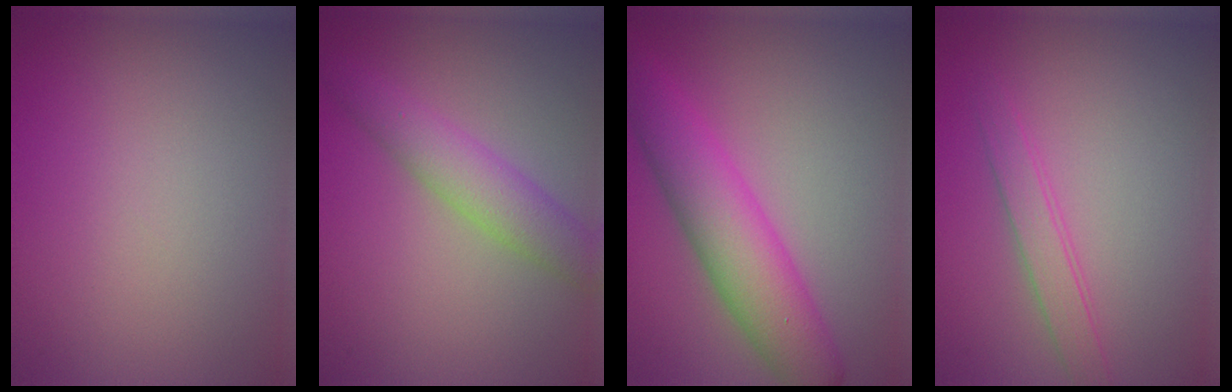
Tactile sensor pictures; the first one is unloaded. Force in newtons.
{"total": 4.0, "press": 4.0, "slide": 0.1}
{"total": 6.7, "press": 6.7, "slide": 0.1}
{"total": 2.1, "press": 2.1, "slide": 0.1}